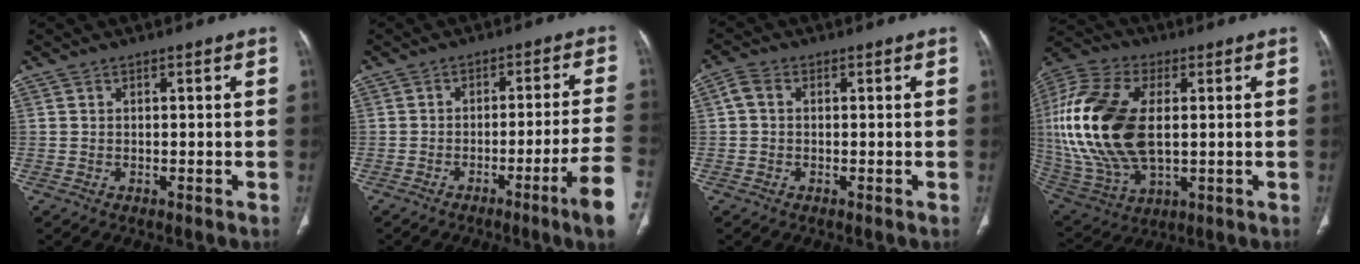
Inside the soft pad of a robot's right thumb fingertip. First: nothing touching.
{"total": 10.5, "force": [-5.2, -1.0, 9.0], "torque": [-0.132, 0.015, -0.077]}
{"total": 2.5, "force": [0.4, 1.8, 1.7], "torque": [-0.035, 0.007, 0.000]}
{"total": 23.9, "force": [2.1, 13.3, 19.7], "torque": [-0.430, -0.007, 0.043]}